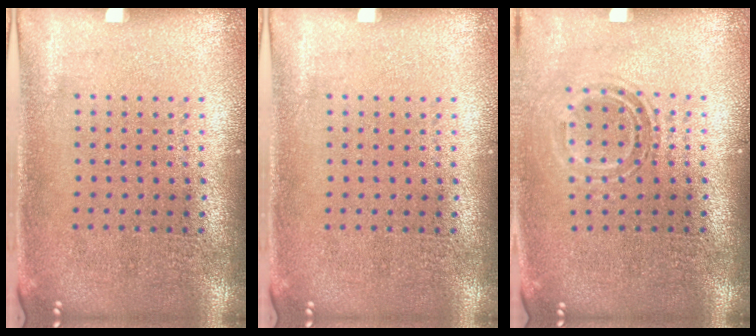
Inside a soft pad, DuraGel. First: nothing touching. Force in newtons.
{"total": 0.0}
{"total": 1.5, "press": 1.1, "slide": 1.0}